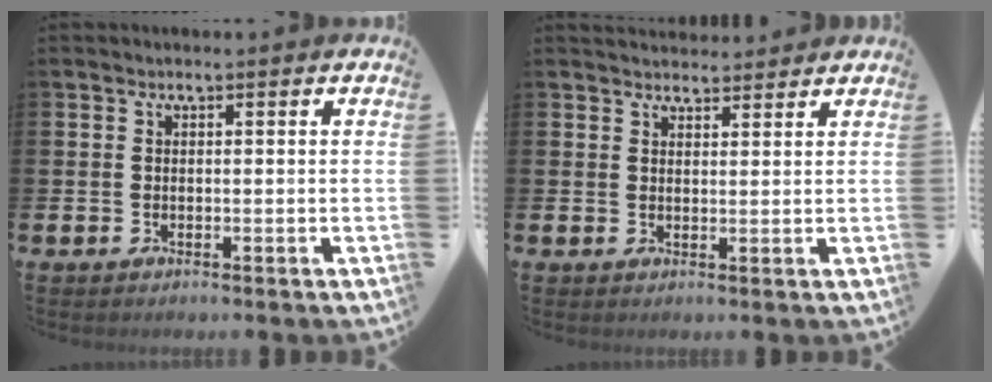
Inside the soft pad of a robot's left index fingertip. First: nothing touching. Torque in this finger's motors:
{"motor_torque": [0.57, -0.79, 0.03, -0.01]}